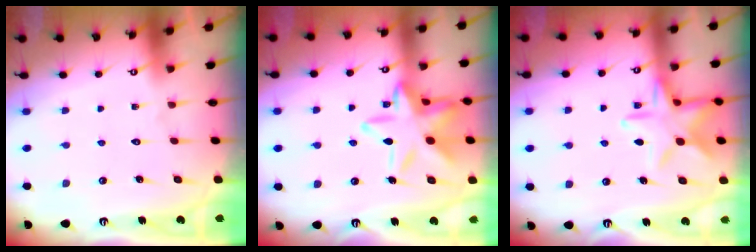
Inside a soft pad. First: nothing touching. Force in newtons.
{"total": 17.5, "press": 17.4, "slide": 1.1}
{"total": 13.1, "press": 13.1, "slide": 0.8}